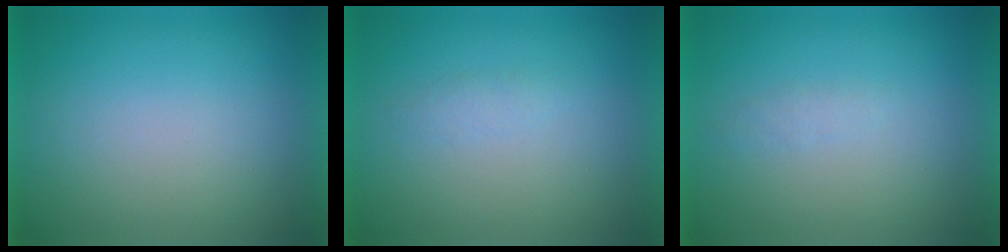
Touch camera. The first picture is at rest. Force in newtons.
{"total": 1.5}
{"total": 1.2}